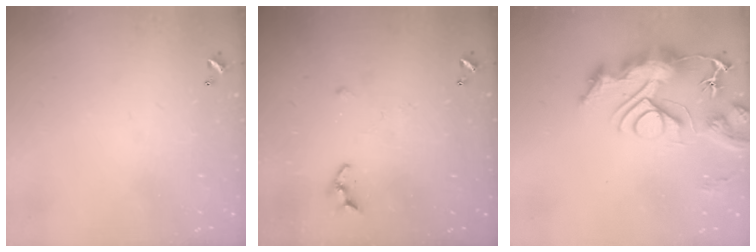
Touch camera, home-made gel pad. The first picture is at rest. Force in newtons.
{"total": 4.6, "press": 4.5, "slide": 0.5}
{"total": 13.2, "press": 13.1, "slide": 1.3}